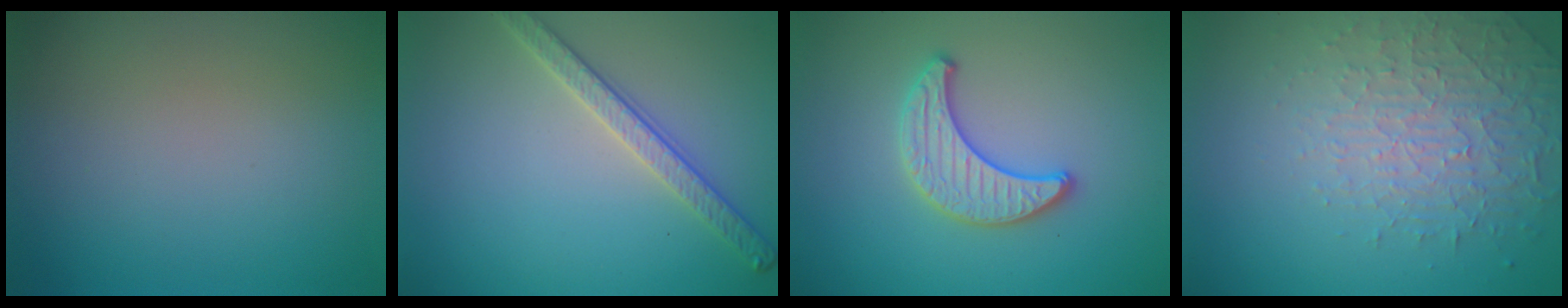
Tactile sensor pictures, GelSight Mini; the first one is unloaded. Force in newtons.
{"total": 2.8, "press": 2.8, "slide": 0.7}
{"total": 3.1, "press": 3.1, "slide": 0.1}
{"total": 4.5, "press": 3.3, "slide": 3.1}